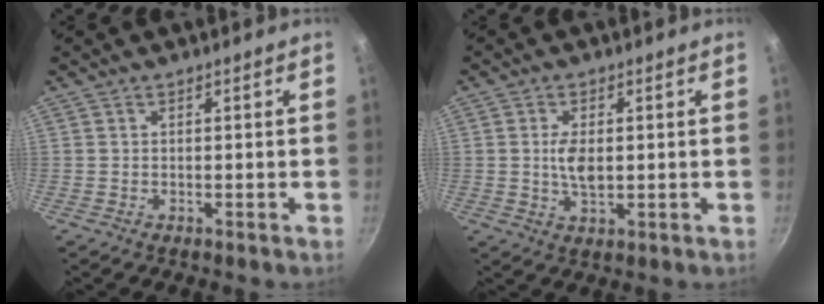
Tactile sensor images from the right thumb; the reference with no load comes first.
{"total": 4.9, "force": [0.2, 2.6, 4.1], "torque": [-0.077, -0.003, 0.005]}